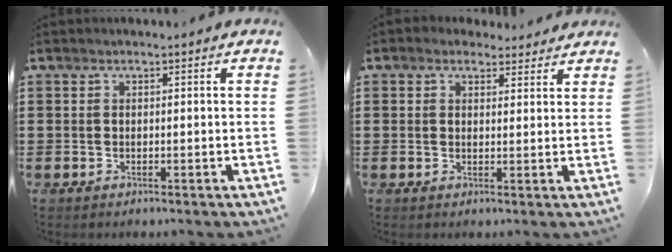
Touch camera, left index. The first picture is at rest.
{"total": 2.2, "force": [1.9, 1.1, 0.3], "torque": [-0.005, 0.000, 0.032]}